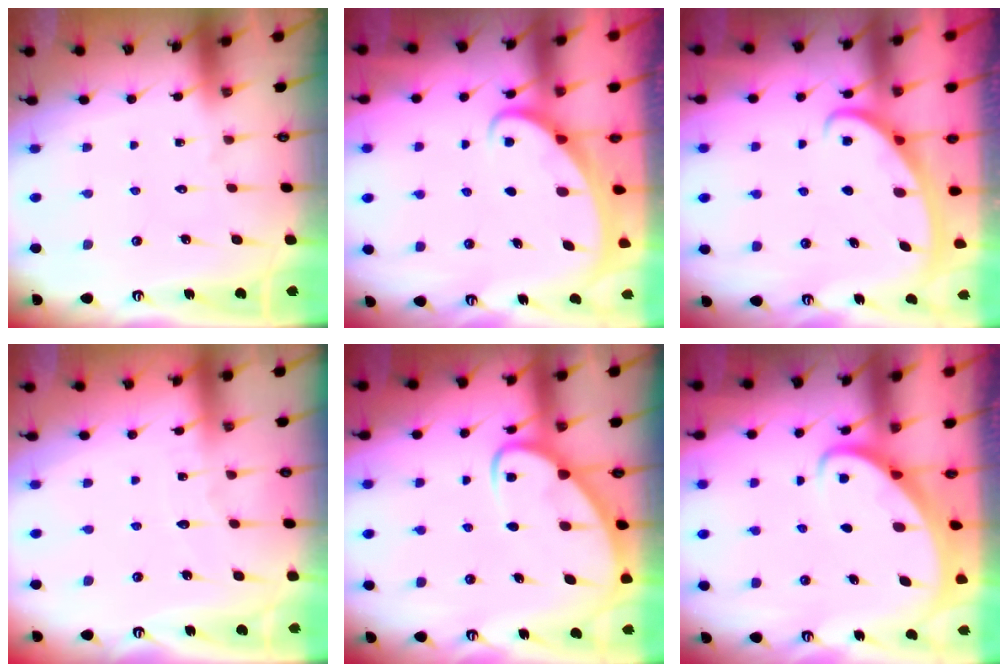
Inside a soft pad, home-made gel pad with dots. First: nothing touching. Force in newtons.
{"total": 1.9, "press": 1.9, "slide": 0.2}
{"total": 2.5, "press": 2.5, "slide": 0.4}
{"total": 2.3, "press": 2.3, "slide": 0.1}
{"total": 4.9, "press": 4.9, "slide": 0.5}
{"total": 3.2, "press": 3.1, "slide": 0.4}